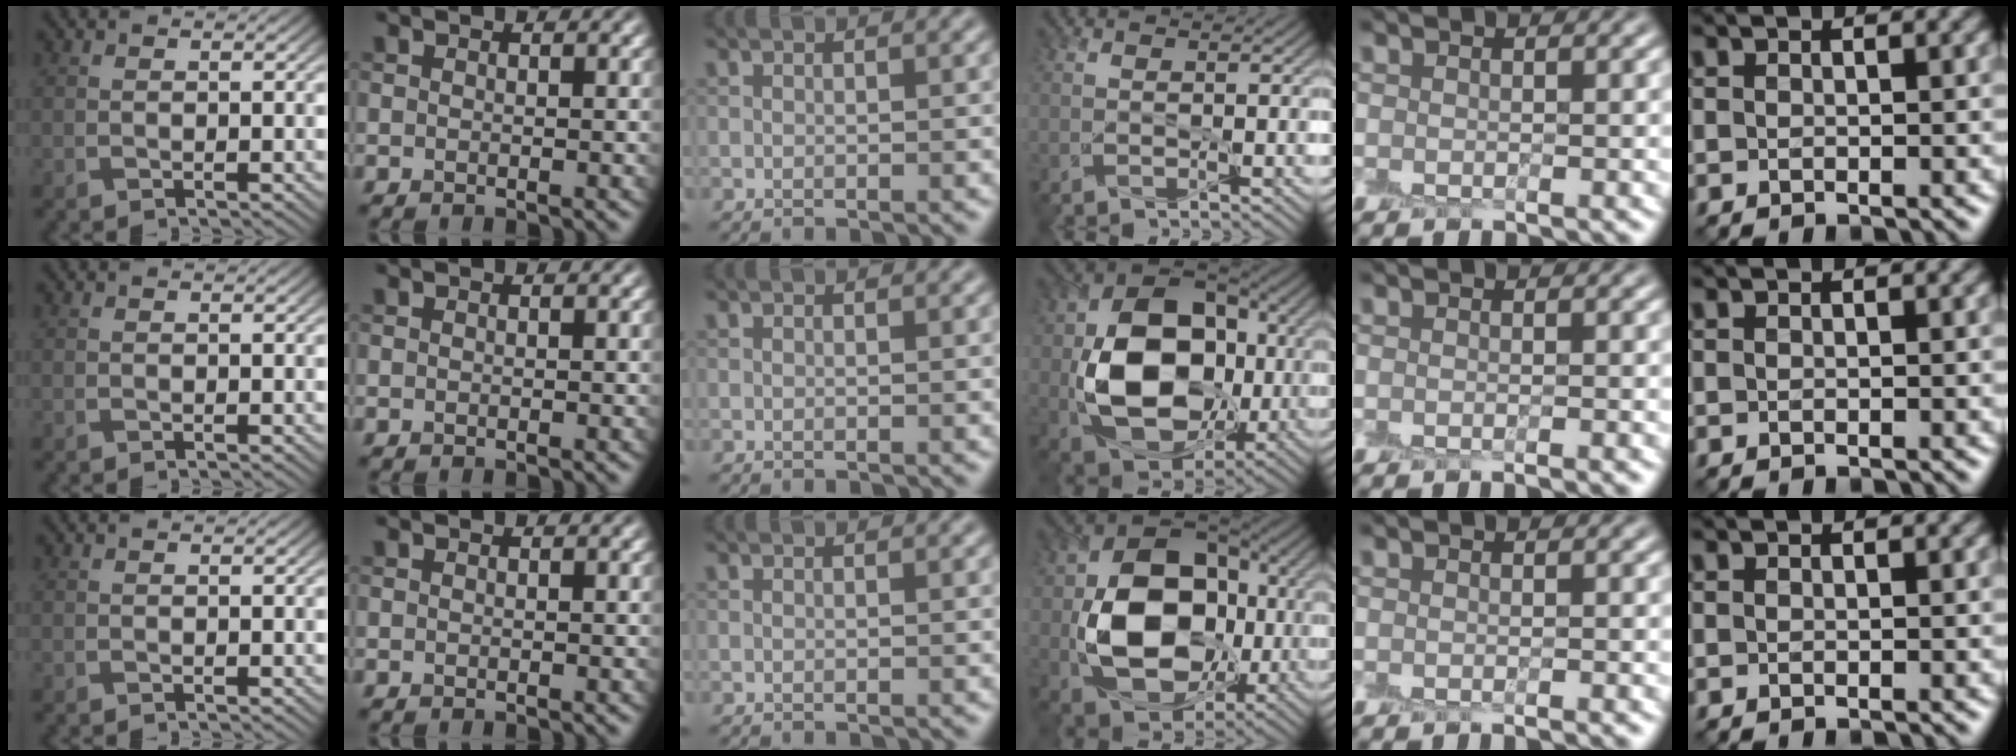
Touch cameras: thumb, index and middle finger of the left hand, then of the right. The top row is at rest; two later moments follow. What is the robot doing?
{"motion": "peel", "object": "postage stamp"}